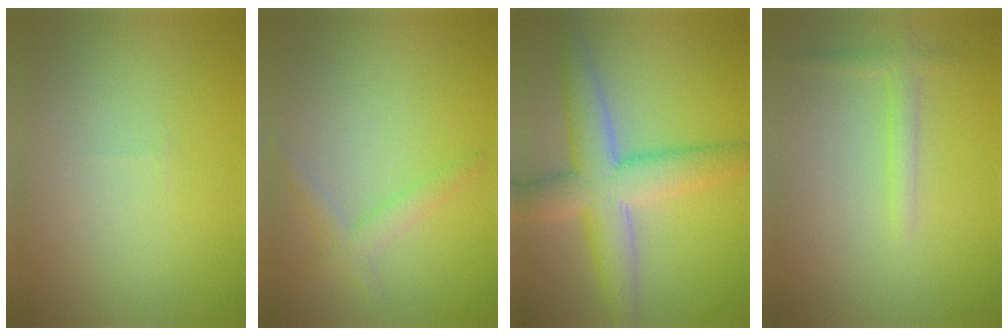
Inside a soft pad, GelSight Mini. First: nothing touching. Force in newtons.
{"total": 2.0, "press": 2.0, "slide": 0.1}
{"total": 7.3, "press": 7.3, "slide": 0.4}
{"total": 1.5, "press": 1.5, "slide": 0.2}